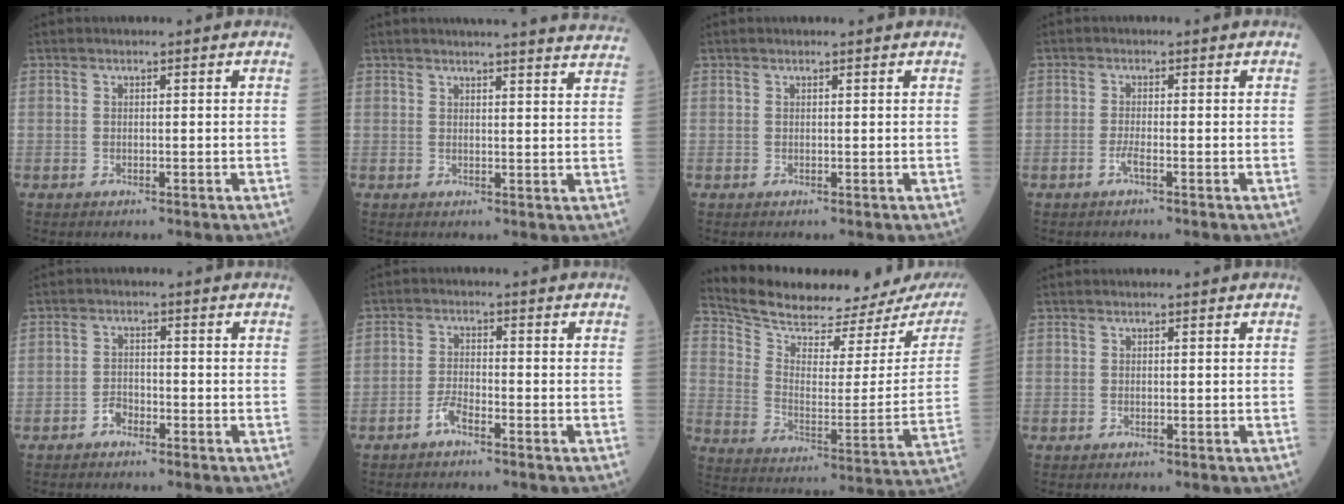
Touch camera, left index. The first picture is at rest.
{"total": 15.4, "force": [14.8, 0.4, 4.2], "torque": [-0.046, -0.042, 0.154]}
{"total": 0.7, "force": [0.7, -0.1, 0.2], "torque": [-0.005, 0.001, 0.010]}
{"total": 1.4, "force": [-0.8, -0.1, 1.1], "torque": [-0.025, -0.001, -0.018]}
{"total": 1.9, "force": [-1.5, 1.0, 0.7], "torque": [-0.012, 0.003, -0.029]}
{"total": 2.5, "force": [-1.9, 0.4, 1.5], "torque": [-0.035, -0.001, -0.041]}
{"total": 20.8, "force": [19.5, 2.7, 6.8], "torque": [-0.115, -0.070, 0.273]}
{"total": 0.0}